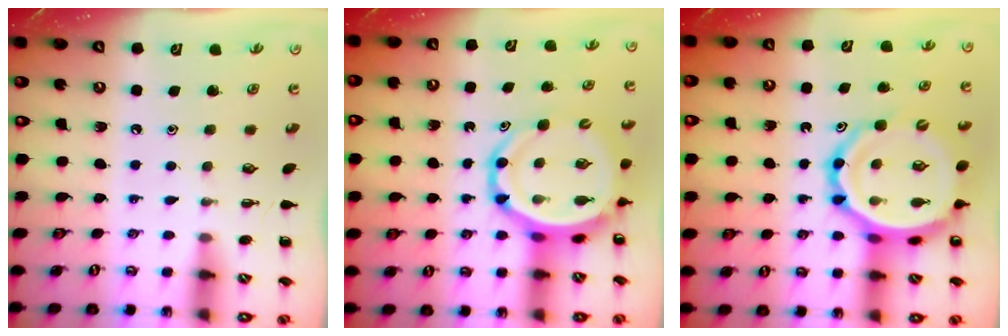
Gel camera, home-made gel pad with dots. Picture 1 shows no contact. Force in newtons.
{"total": 9.6, "press": 9.2, "slide": 2.9}
{"total": 15.3, "press": 14.8, "slide": 4.2}